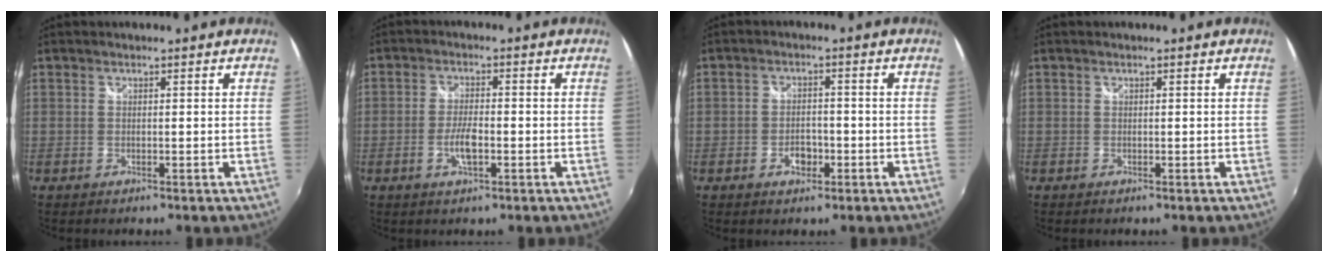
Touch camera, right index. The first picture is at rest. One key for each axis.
{"total": 4.4, "fx": -1.5, "fy": 1.4, "fz": 3.8, "tx": -0.080, "ty": 0.000, "tz": -0.029}
{"total": 3.7, "fx": -1.6, "fy": 2.5, "fz": 2.2, "tx": -0.038, "ty": 0.003, "tz": -0.026}
{"total": 0.0}